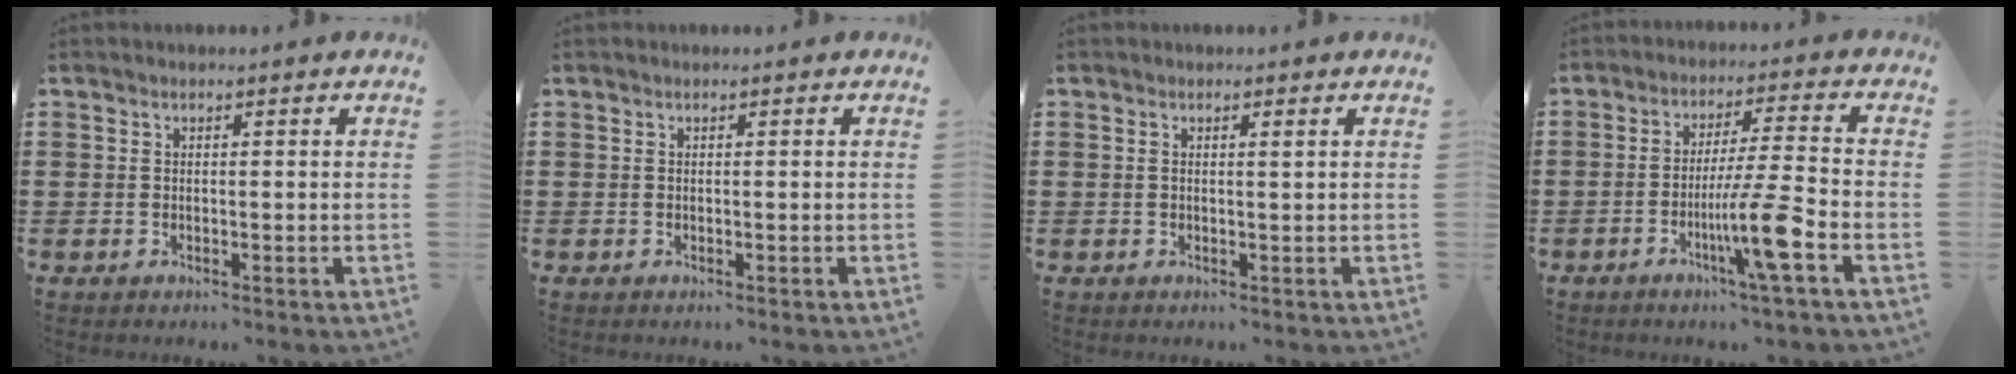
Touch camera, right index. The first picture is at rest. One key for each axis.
{"total": 0.0}
{"total": 0.8, "fx": 0.2, "fy": 0.0, "fz": 0.7, "tx": -0.014, "ty": -0.001, "tz": 0.004}
{"total": 10.4, "fx": -4.1, "fy": -0.2, "fz": 9.6, "tx": -0.176, "ty": -0.011, "tz": -0.077}